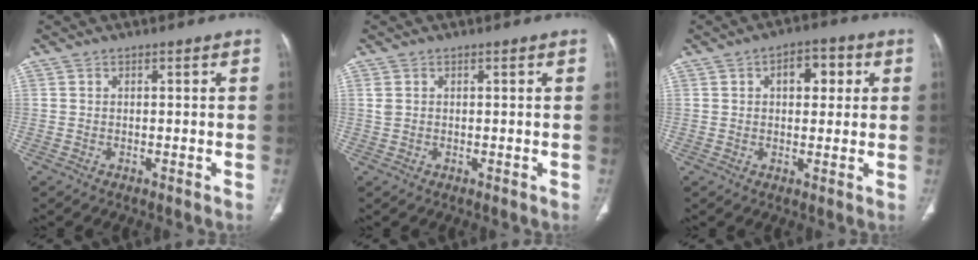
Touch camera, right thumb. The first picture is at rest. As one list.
[{"total": 1.0, "force": [0.4, 0.7, 0.6], "torque": [-0.013, 0.004, 0.012]}, {"total": 6.8, "force": [2.1, 4.0, 5.1], "torque": [-0.045, 0.006, 0.025]}]